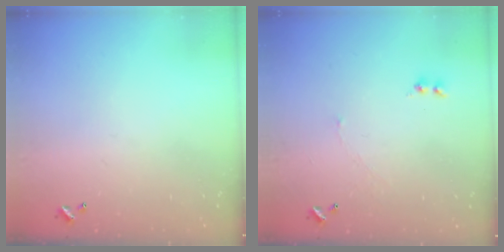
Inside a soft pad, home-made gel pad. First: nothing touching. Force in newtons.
{"total": 2.6, "press": 2.6, "slide": 0.6}